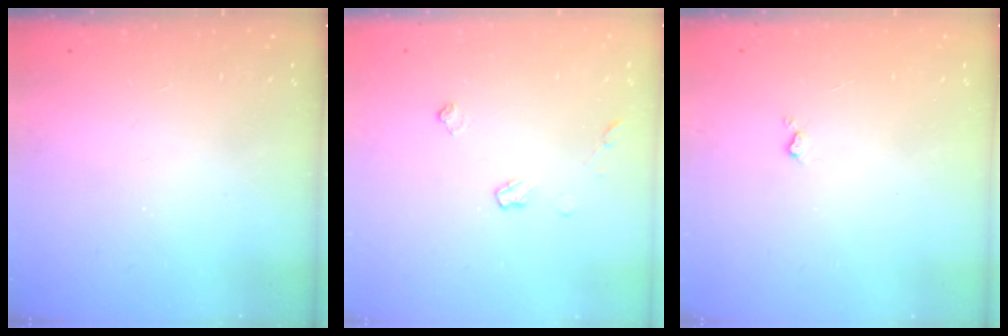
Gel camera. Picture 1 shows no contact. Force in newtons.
{"total": 5.5, "press": 5.4, "slide": 0.7}
{"total": 2.9, "press": 2.9, "slide": 0.5}